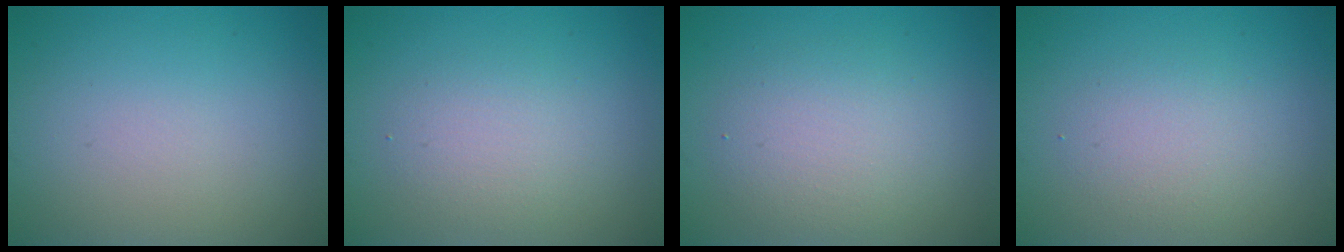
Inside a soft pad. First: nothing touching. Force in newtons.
{"total": 2.3, "press": 2.3, "slide": 0.1}
{"total": 3.5, "press": 3.5, "slide": 0.2}
{"total": 2.2, "press": 2.2, "slide": 0.0}